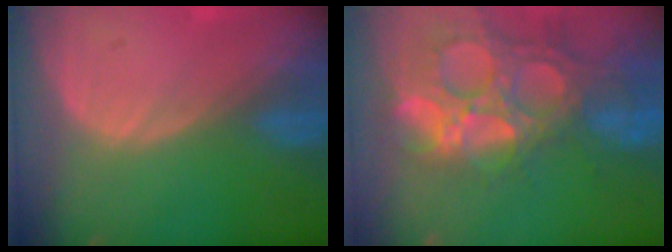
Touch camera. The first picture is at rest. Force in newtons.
{"total": 14.3, "press": 12.2, "slide": 7.6}